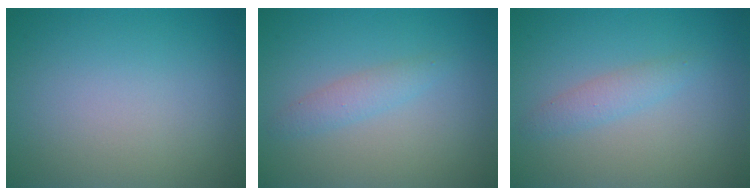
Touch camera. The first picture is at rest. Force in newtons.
{"total": 1.6, "press": 1.6, "slide": 0.1}
{"total": 1.6, "press": 1.6, "slide": 0.1}